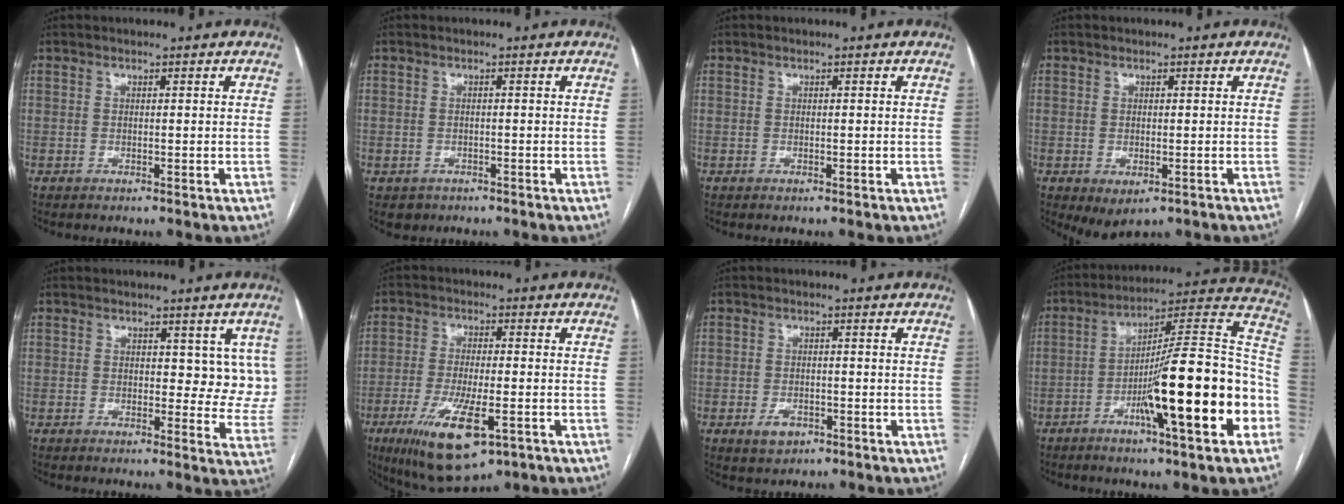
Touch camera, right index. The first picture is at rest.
{"total": 2.2, "force": [-1.1, 1.9, 0.2], "torque": [-0.005, 0.004, -0.011]}
{"total": 0.0}
{"total": 3.5, "force": [-1.4, 1.8, 2.6], "torque": [-0.038, -0.008, -0.006]}
{"total": 5.8, "force": [2.4, 3.7, 3.8], "torque": [-0.020, -0.007, 0.023]}
{"total": 12.5, "force": [-5.5, 3.5, 10.6], "torque": [-0.200, -0.026, -0.079]}
{"total": 3.0, "force": [-1.4, 2.1, 1.6], "torque": [-0.026, 0.001, -0.014]}
{"total": 22.0, "force": [-7.0, 1.6, 20.8], "torque": [-0.270, 0.007, -0.110]}